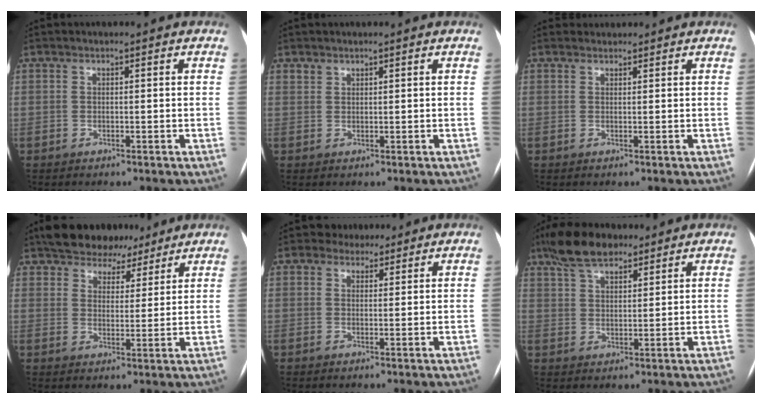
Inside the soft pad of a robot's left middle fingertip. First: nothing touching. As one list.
[{"total": 0.9, "force": [0.8, 0.4, 0.0], "torque": [0.004, 0.002, 0.015]}, {"total": 1.4, "force": [1.3, 0.3, -0.2], "torque": [-0.003, 0.012, 0.024]}, {"total": 9.1, "force": [7.4, 4.5, 2.7], "torque": [-0.028, 0.016, 0.109]}, {"total": 2.9, "force": [2.3, 1.7, 0.0], "torque": [0.001, 0.007, 0.033]}, {"total": 6.4, "force": [4.7, 2.5, 3.5], "torque": [-0.074, 0.018, 0.088]}]